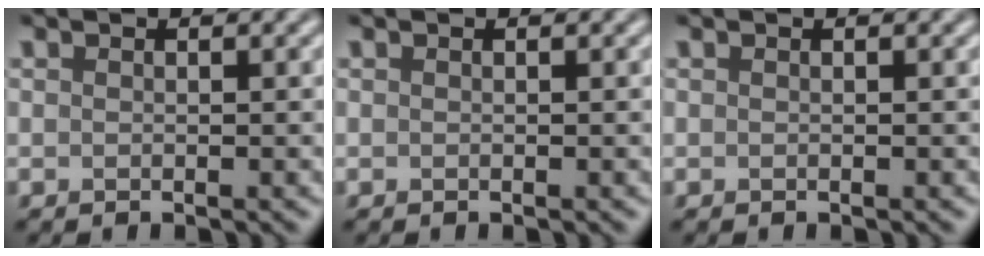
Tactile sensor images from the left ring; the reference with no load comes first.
{"total": 0.0}
{"total": 0.0}